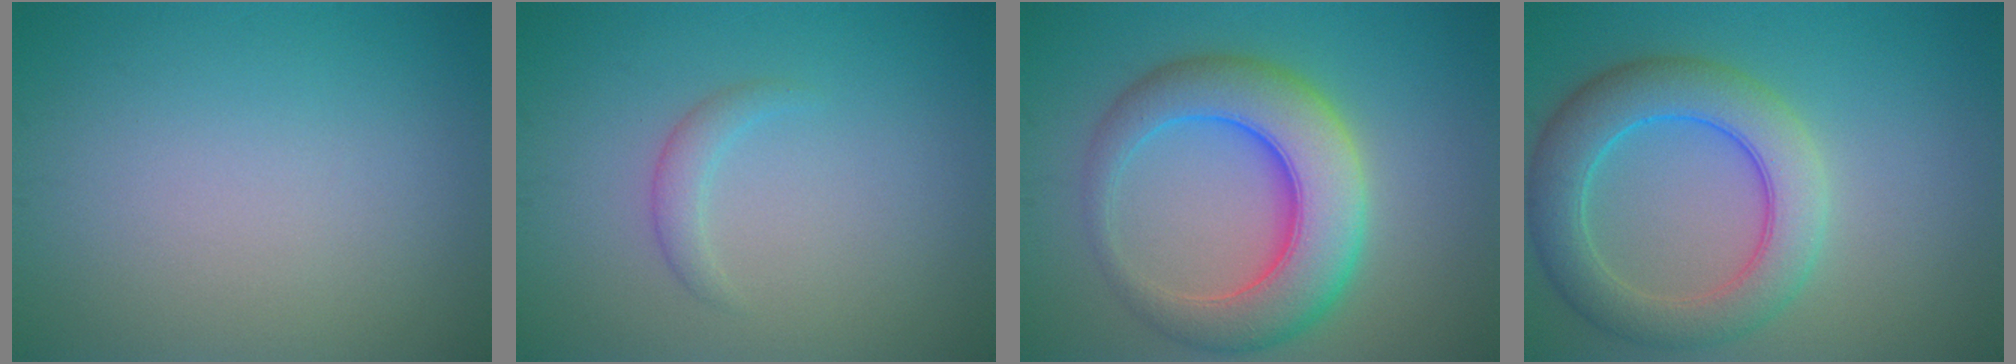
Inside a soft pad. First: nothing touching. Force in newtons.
{"total": 1.4, "press": 1.4, "slide": 0.1}
{"total": 8.5, "press": 8.5, "slide": 0.3}
{"total": 6.6, "press": 6.6, "slide": 0.0}